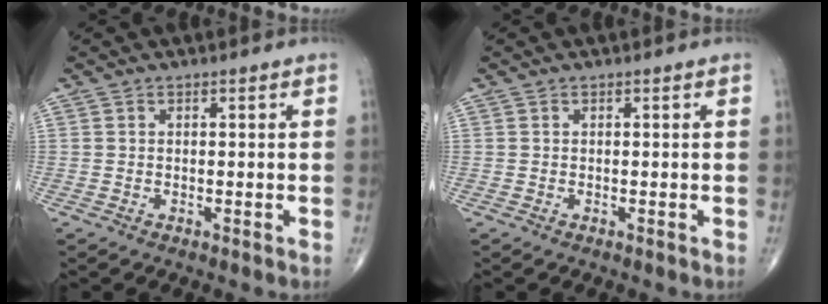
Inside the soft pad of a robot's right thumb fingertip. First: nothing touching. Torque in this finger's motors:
{"motor_torque": [-0.15, -0.06, 0.04, 0.01, 0.03]}